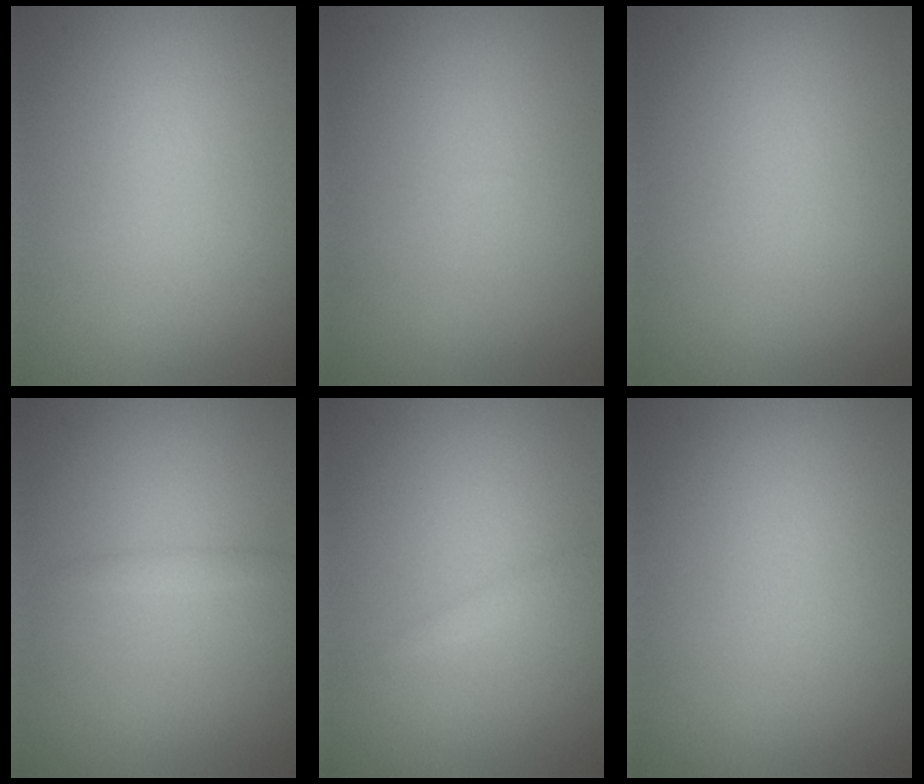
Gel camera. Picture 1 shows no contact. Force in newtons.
{"total": 0.0}
{"total": 0.0}
{"total": 0.8, "press": 0.8, "slide": 0.0}
{"total": 0.7, "press": 0.7, "slide": 0.0}
{"total": 0.0}